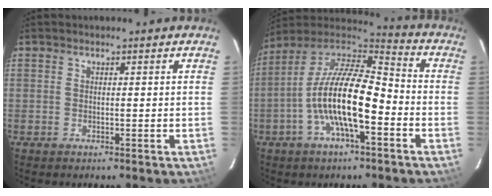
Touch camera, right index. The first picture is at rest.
{"total": 16.5, "force": [-5.0, 5.6, 14.7], "torque": [-0.279, 0.001, -0.104]}